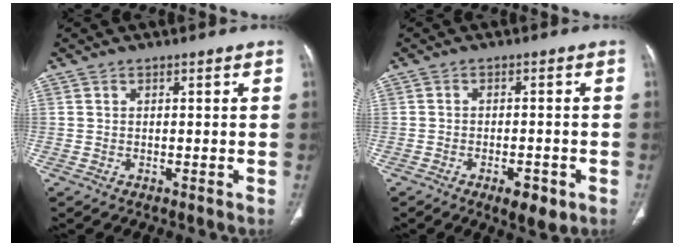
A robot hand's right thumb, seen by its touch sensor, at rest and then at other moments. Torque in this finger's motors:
{"motor_torque": [-0.37, 0.03, -0.24, 0.02, 0.00]}